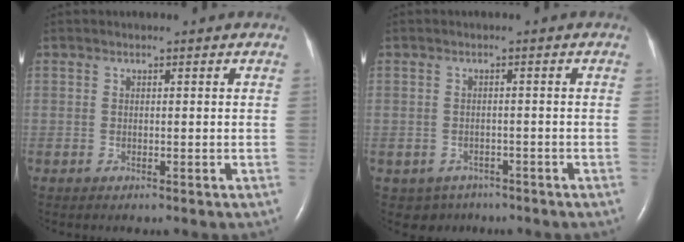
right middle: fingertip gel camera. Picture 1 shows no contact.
{"total": 3.3, "force": [-2.2, 2.4, 0.2], "torque": [-0.004, 0.006, -0.028]}